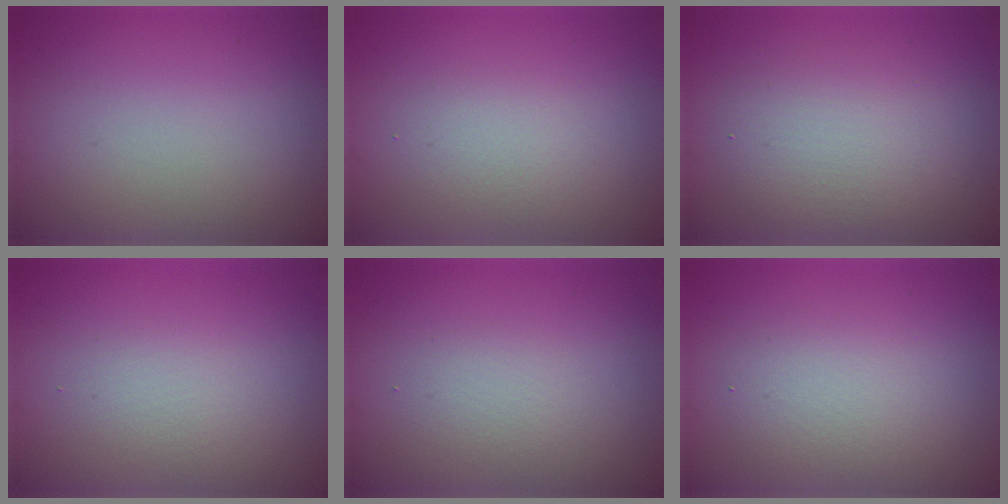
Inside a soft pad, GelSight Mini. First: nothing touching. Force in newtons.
{"total": 2.2, "press": 2.2, "slide": 0.1}
{"total": 3.8, "press": 3.8, "slide": 0.3}
{"total": 1.7, "press": 1.7, "slide": 0.0}
{"total": 1.5, "press": 1.5, "slide": 0.1}
{"total": 2.7, "press": 2.7, "slide": 0.1}